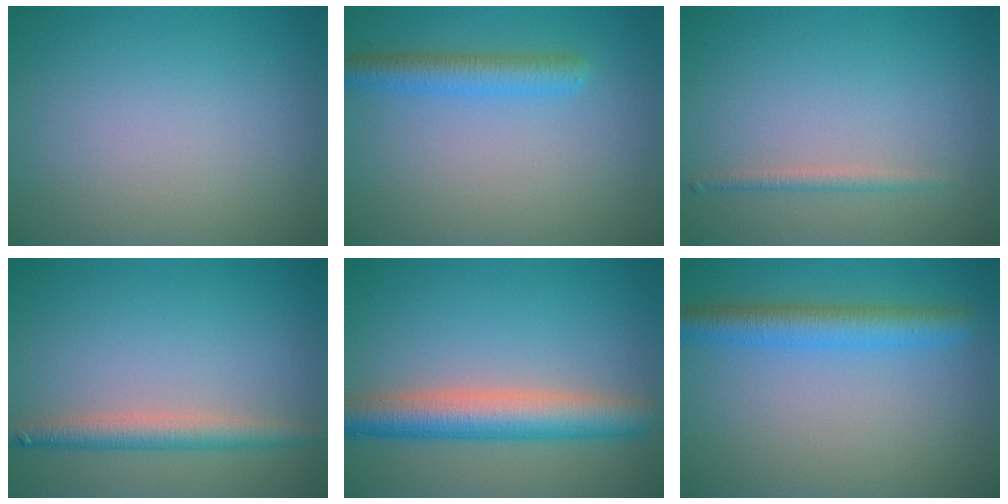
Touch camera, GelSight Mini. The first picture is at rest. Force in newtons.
{"total": 2.9, "press": 2.9, "slide": 0.2}
{"total": 1.1, "press": 1.1, "slide": 0.0}
{"total": 3.0, "press": 3.0, "slide": 0.1}
{"total": 5.9, "press": 5.9, "slide": 0.2}
{"total": 3.9, "press": 3.9, "slide": 0.1}